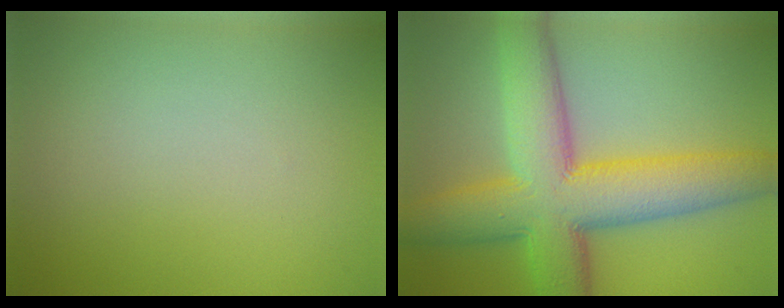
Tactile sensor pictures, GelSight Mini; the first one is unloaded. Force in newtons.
{"total": 11.7, "press": 11.7, "slide": 0.1}